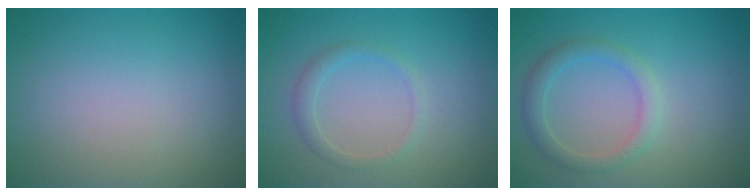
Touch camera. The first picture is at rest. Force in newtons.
{"total": 1.5, "press": 1.5, "slide": 0.1}
{"total": 2.4, "press": 2.4, "slide": 0.1}